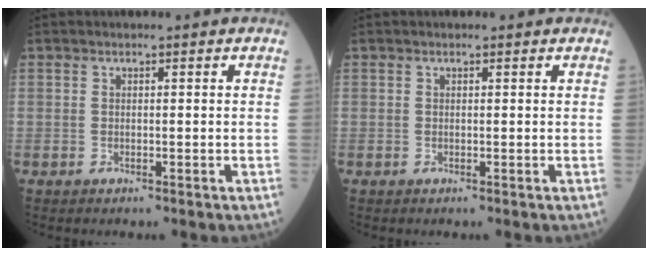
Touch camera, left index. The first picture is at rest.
{"total": 0.0}